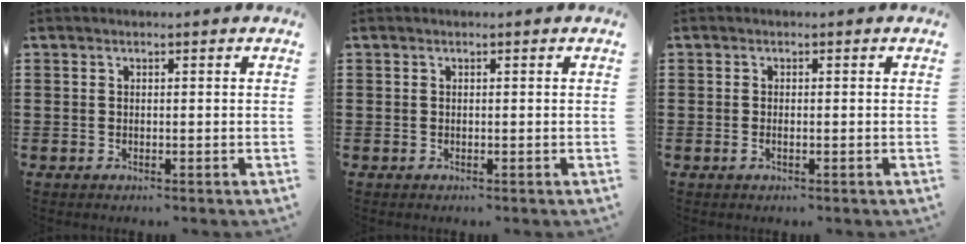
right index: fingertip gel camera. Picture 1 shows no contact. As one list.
[{"total": 0.0}, {"total": 0.7, "force": [-0.2, 0.2, 0.6], "torque": [-0.012, -0.005, -0.002]}]